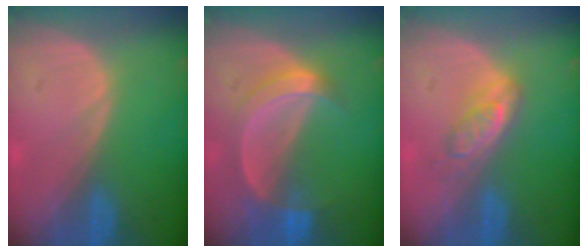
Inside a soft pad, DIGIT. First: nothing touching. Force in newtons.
{"total": 5.9, "press": 5.5, "slide": 2.1}
{"total": 4.5, "press": 4.4, "slide": 1.1}